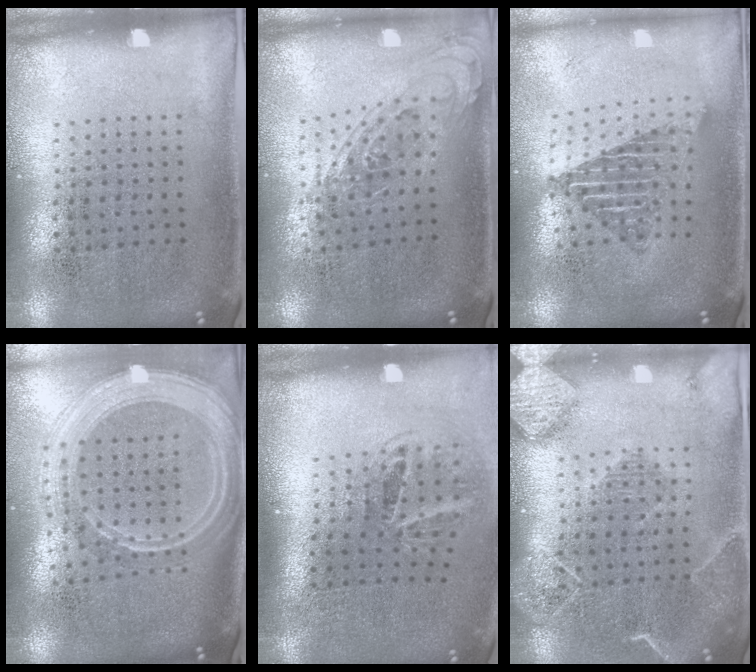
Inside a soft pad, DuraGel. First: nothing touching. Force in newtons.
{"total": 0.9, "press": 0.9, "slide": 0.3}
{"total": 1.7, "press": 1.4, "slide": 1.0}
{"total": 2.9, "press": 2.4, "slide": 1.6}
{"total": 1.9, "press": 1.2, "slide": 1.5}
{"total": 2.3, "press": 2.0, "slide": 1.0}